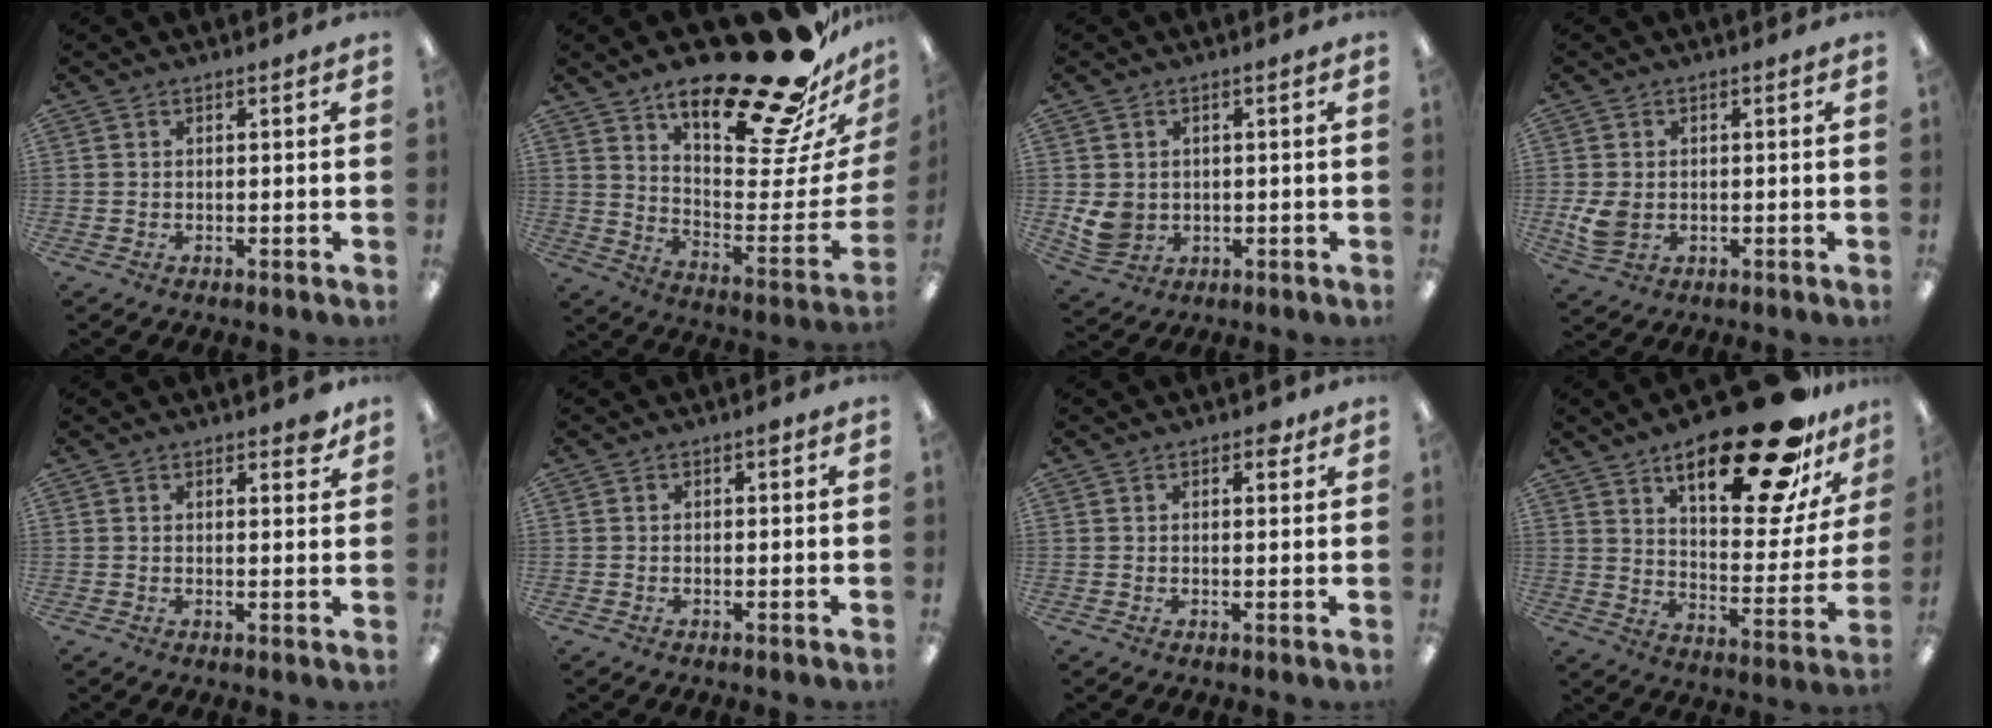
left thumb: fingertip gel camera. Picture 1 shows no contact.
{"total": 27.0, "force": [21.7, 6.7, 14.6], "torque": [-0.185, -0.169, 0.348]}
{"total": 5.7, "force": [0.4, 5.0, 2.7], "torque": [-0.066, 0.002, 0.010]}
{"total": 5.4, "force": [-0.6, 4.0, 3.6], "torque": [-0.071, -0.002, -0.010]}
{"total": 2.4, "force": [1.8, 1.0, 1.3], "torque": [-0.005, -0.008, 0.028]}
{"total": 0.8, "force": [0.0, 0.4, 0.6], "torque": [-0.013, 0.004, -0.002]}
{"total": 2.6, "force": [1.4, 1.4, 1.7], "torque": [-0.011, -0.005, 0.018]}
{"total": 27.0, "force": [18.1, 9.1, 17.8], "torque": [-0.241, -0.117, 0.288]}